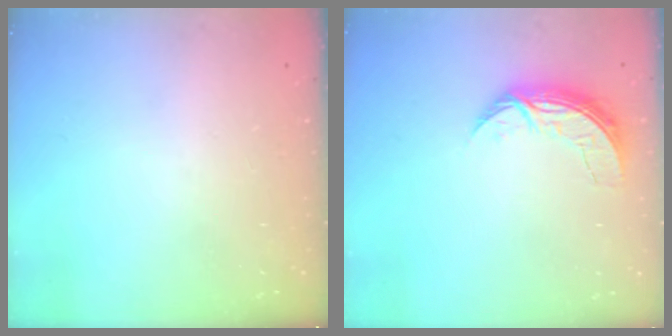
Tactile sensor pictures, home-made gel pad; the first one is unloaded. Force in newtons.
{"total": 7.1, "press": 7.1, "slide": 0.6}